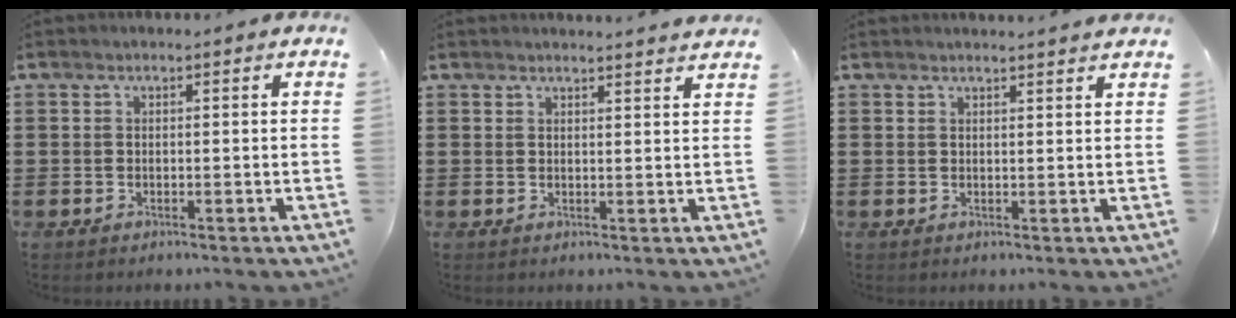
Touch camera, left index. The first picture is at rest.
{"total": 2.0, "force": [1.9, -0.3, 0.4], "torque": [-0.010, -0.005, 0.037]}
{"total": 1.6, "force": [1.5, -0.2, 0.3], "torque": [-0.008, -0.001, 0.030]}